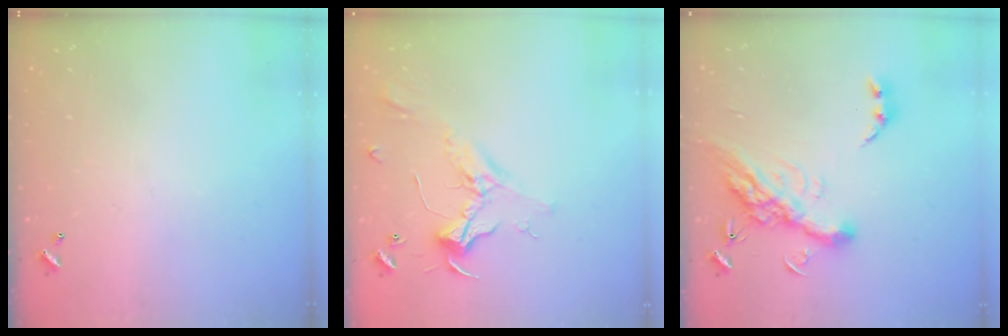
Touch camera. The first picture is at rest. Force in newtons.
{"total": 2.5, "press": 2.4, "slide": 0.8}
{"total": 16.4, "press": 16.3, "slide": 2.0}